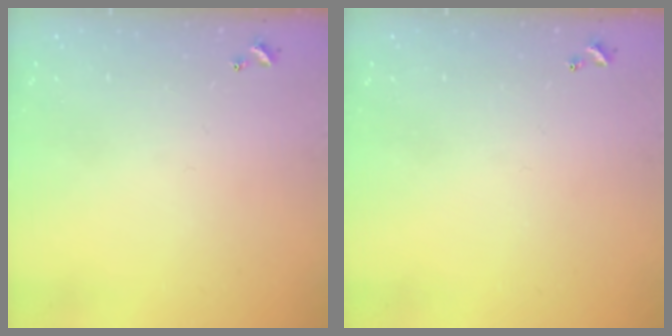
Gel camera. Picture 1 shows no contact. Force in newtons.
{"total": 0.0}